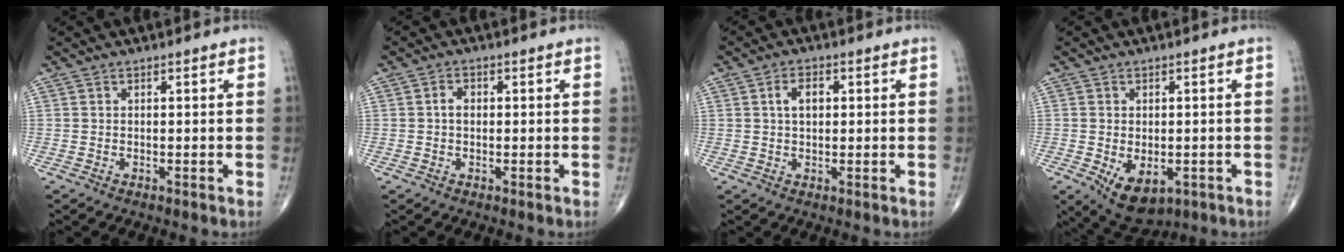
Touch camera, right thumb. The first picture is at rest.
{"total": 2.1, "force": [0.1, 1.5, 1.4], "torque": [-0.021, 0.008, -0.002]}
{"total": 3.8, "force": [0.8, 2.3, 2.9], "torque": [-0.048, 0.005, 0.013]}
{"total": 8.3, "force": [-2.7, 5.1, 6.0], "torque": [-0.080, -0.004, -0.027]}